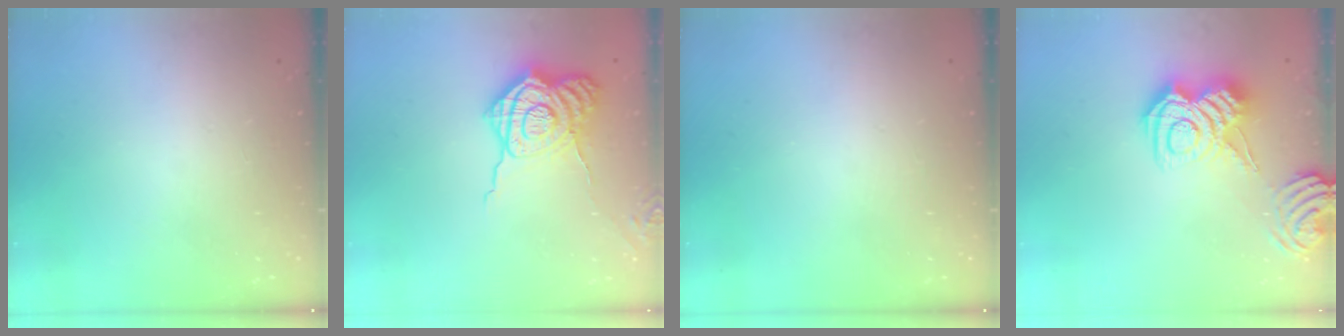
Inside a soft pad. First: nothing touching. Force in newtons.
{"total": 14.3, "press": 14.3, "slide": 1.1}
{"total": 0.0}
{"total": 11.2, "press": 11.1, "slide": 0.8}